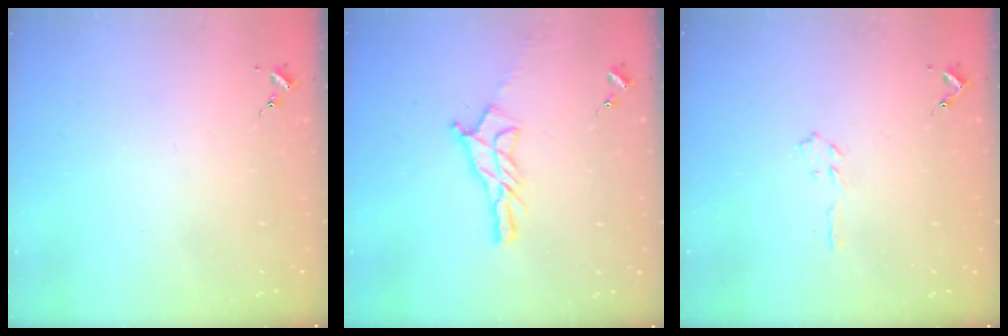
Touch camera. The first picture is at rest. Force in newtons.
{"total": 11.2, "press": 11.1, "slide": 0.7}
{"total": 3.2, "press": 3.1, "slide": 0.4}